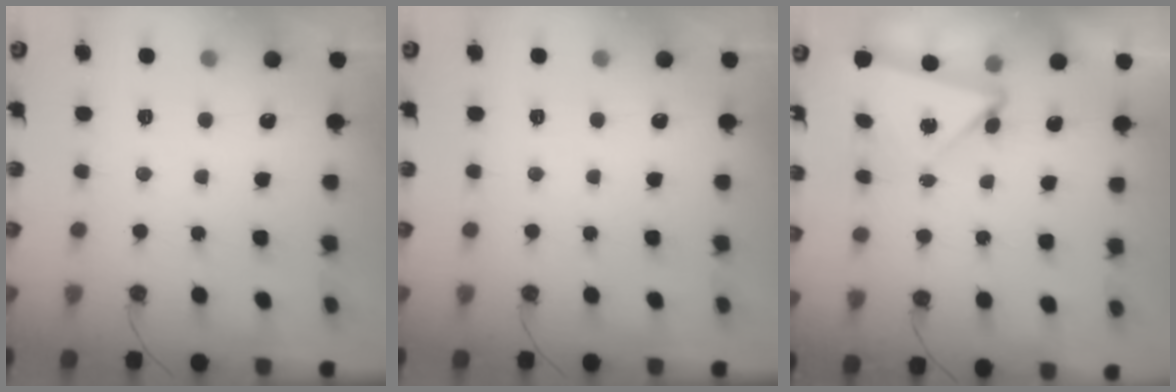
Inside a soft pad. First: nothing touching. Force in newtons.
{"total": 0.0}
{"total": 5.9, "press": 5.9, "slide": 0.7}